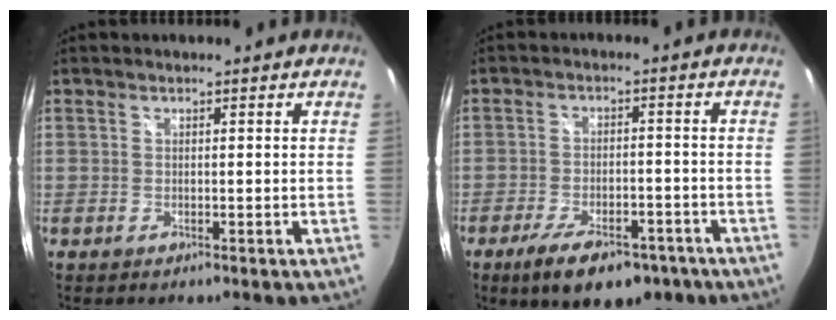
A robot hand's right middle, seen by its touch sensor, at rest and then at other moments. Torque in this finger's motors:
{"motor_torque": [1.09, -1.04, 0.17, 0.12]}